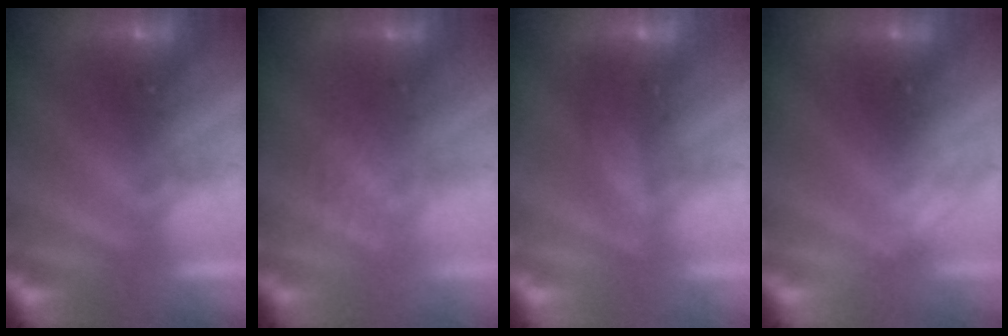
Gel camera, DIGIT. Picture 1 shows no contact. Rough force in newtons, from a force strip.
{"total": 1.0}
{"total": 1.7}
{"total": 2.7}